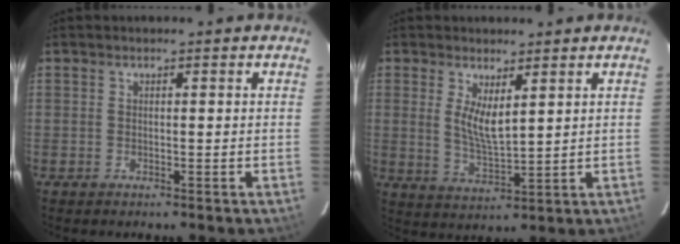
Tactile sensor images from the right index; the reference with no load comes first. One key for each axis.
{"total": 6.0, "fx": 2.3, "fy": 2.0, "fz": 5.1, "tx": -0.093, "ty": -0.014, "tz": 0.047}